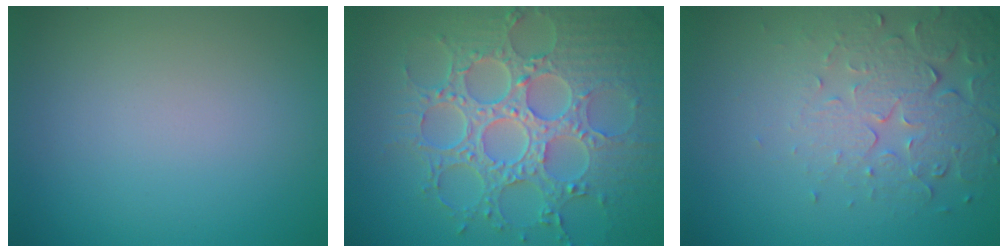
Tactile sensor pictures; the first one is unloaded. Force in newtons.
{"total": 8.8, "press": 6.4, "slide": 5.9}
{"total": 5.1, "press": 3.6, "slide": 3.6}